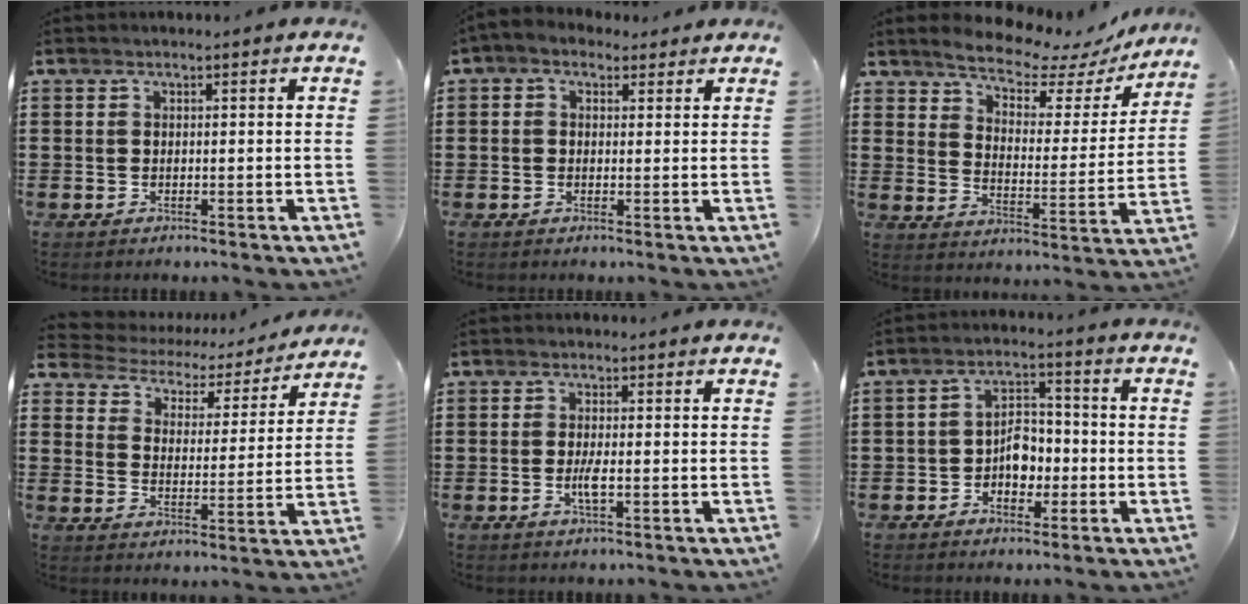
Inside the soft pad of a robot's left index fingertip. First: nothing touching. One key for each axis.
{"total": 1.6, "fx": 0.5, "fy": 1.3, "fz": 0.8, "tx": -0.020, "ty": 0.008, "tz": 0.009}
{"total": 6.7, "fx": 6.2, "fy": 1.4, "fz": 2.0, "tx": -0.063, "ty": -0.045, "tz": 0.104}
{"total": 3.3, "fx": 3.2, "fy": 1.0, "fz": -0.1, "tx": -0.026, "ty": -0.026, "tz": 0.045}
{"total": 2.6, "fx": -0.7, "fy": 0.4, "fz": 2.5, "tx": -0.052, "ty": -0.004, "tz": -0.014}
{"total": 5.0, "fx": -1.6, "fy": 3.4, "fz": 3.3, "tx": -0.056, "ty": 0.007, "tz": -0.034}